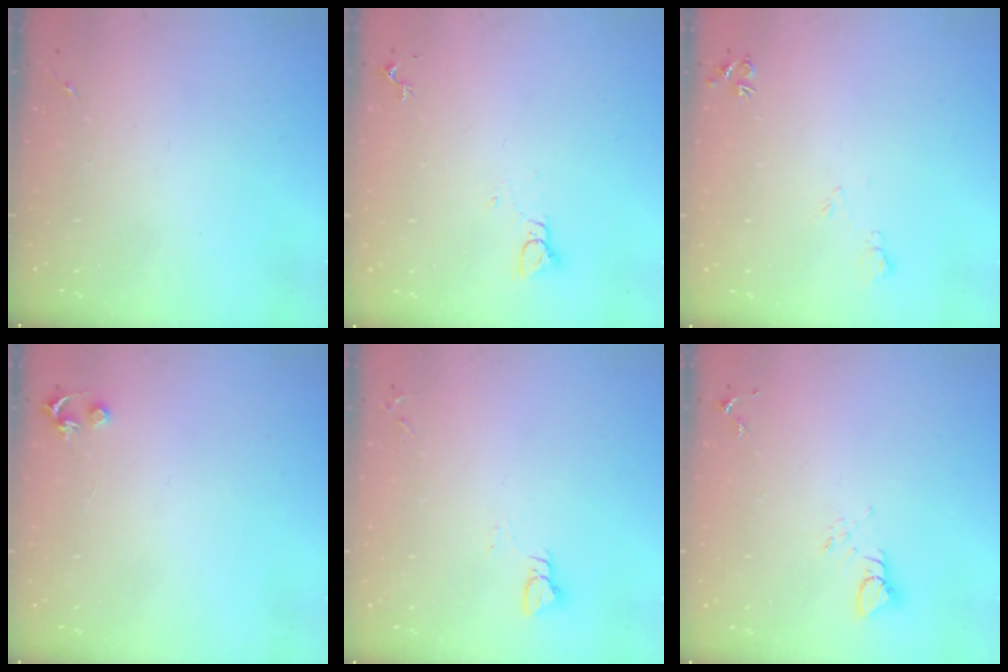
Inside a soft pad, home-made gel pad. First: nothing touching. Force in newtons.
{"total": 2.8, "press": 2.8, "slide": 0.1}
{"total": 5.2, "press": 5.1, "slide": 1.0}
{"total": 3.5, "press": 3.5, "slide": 0.3}
{"total": 2.9, "press": 2.9, "slide": 0.3}
{"total": 3.9, "press": 3.9, "slide": 0.2}